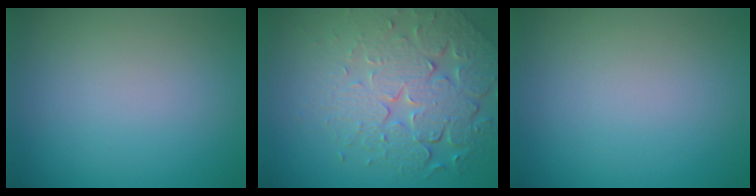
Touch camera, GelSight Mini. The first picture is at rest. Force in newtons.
{"total": 7.6, "press": 5.5, "slide": 5.3}
{"total": 0.0}